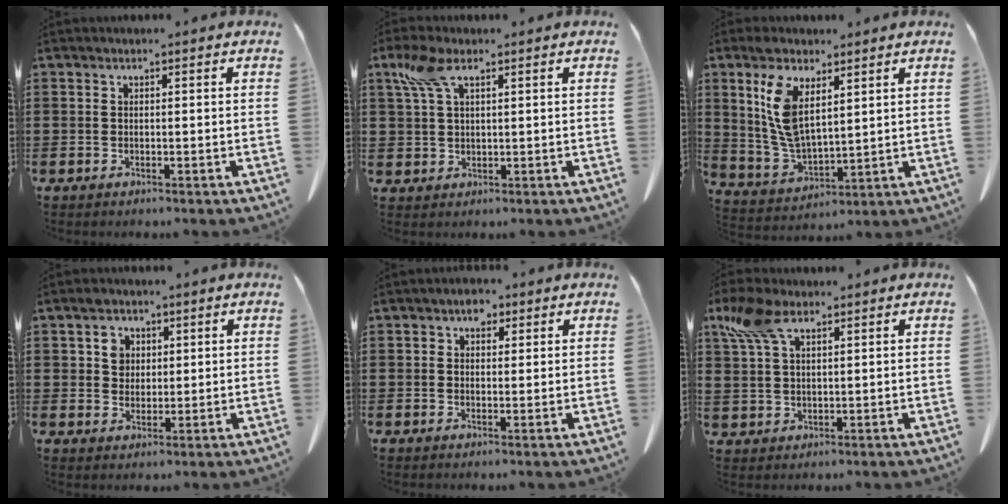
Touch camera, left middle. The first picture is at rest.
{"total": 5.4, "force": [2.7, 2.7, 3.8], "torque": [-0.094, 0.006, 0.047]}
{"total": 9.0, "force": [4.4, 3.9, 6.9], "torque": [-0.164, -0.007, 0.076]}
{"total": 3.7, "force": [1.5, 3.0, 1.5], "torque": [-0.025, 0.005, 0.023]}
{"total": 2.6, "force": [1.6, 1.7, 1.2], "torque": [-0.014, 0.003, 0.024]}
{"total": 7.0, "force": [4.0, 3.5, 4.6], "torque": [-0.111, 0.009, 0.074]}